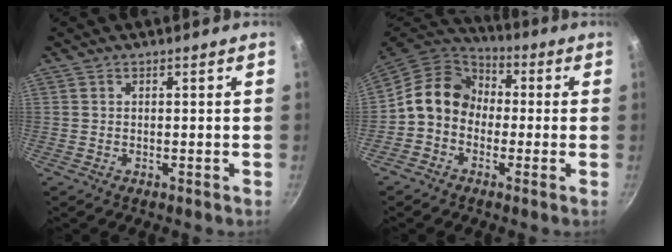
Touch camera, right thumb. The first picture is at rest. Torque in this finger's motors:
{"motor_torque": [1.27, 1.59, 0.69, -0.84, 0.08]}